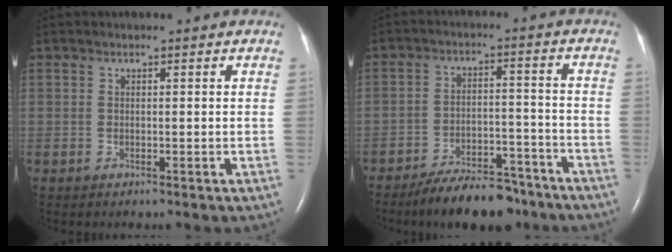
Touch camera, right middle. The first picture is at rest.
{"total": 10.5, "force": [-8.8, 3.6, 4.5], "torque": [-0.066, 0.008, -0.141]}